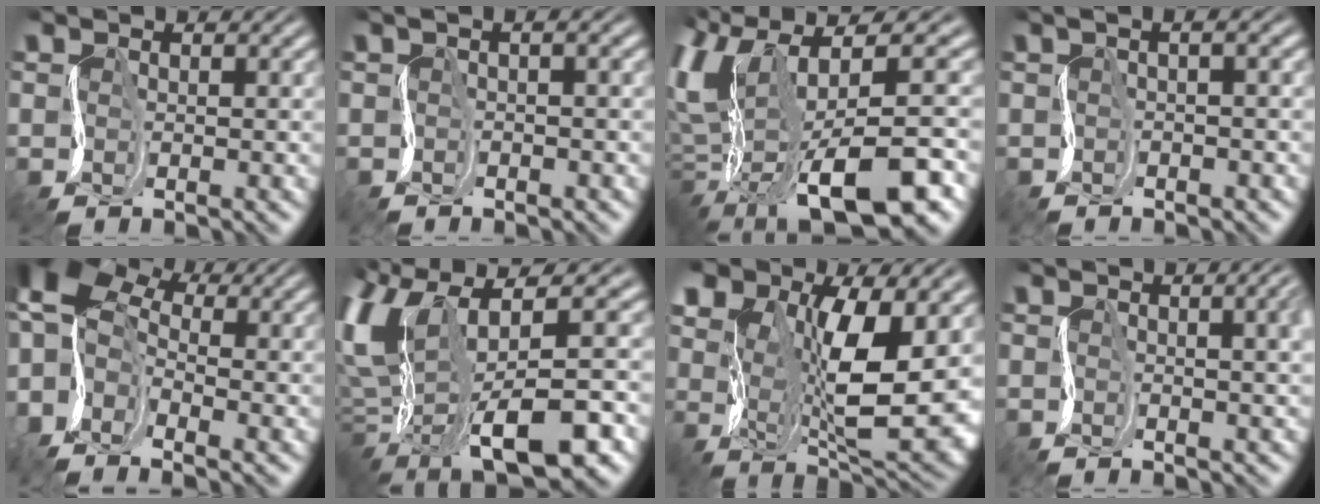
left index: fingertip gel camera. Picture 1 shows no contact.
{"total": 1.6, "force": [0.1, 0.5, 1.6], "torque": [-0.019, 0.009, -0.005]}
{"total": 13.3, "force": [-3.3, 6.9, 10.9], "torque": [-0.214, -0.010, -0.040]}
{"total": 2.6, "force": [0.5, 0.9, 2.4], "torque": [-0.027, 0.011, 0.000]}
{"total": 10.3, "force": [-0.6, 6.7, 7.8], "torque": [-0.142, 0.028, -0.021]}
{"total": 12.5, "force": [-2.0, 6.9, 10.2], "torque": [-0.214, -0.013, -0.015]}
{"total": 12.6, "force": [1.6, 6.4, 10.7], "torque": [-0.189, -0.021, 0.033]}
{"total": 4.2, "force": [0.7, 1.7, 3.7], "torque": [-0.011, 0.015, 0.004]}